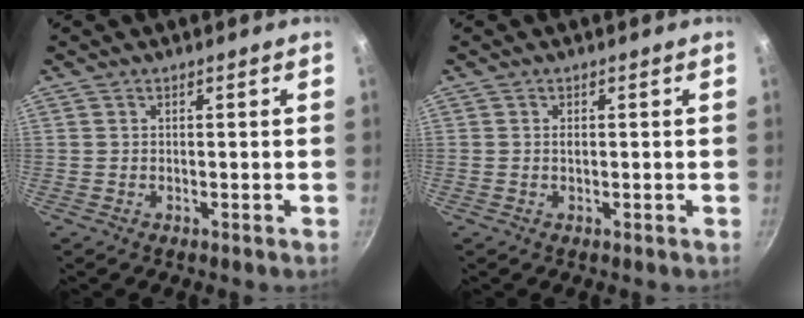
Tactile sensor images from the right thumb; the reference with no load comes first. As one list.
[{"total": 0.9, "force": [0.1, 0.5, 0.7], "torque": [-0.011, 0.001, 0.002]}]